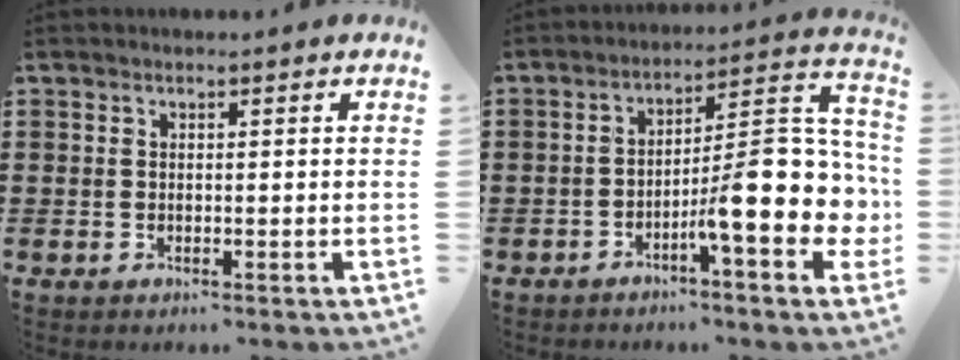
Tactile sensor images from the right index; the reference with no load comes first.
{"total": 12.9, "force": [-3.2, 3.0, 12.1], "torque": [-0.175, -0.032, -0.062]}